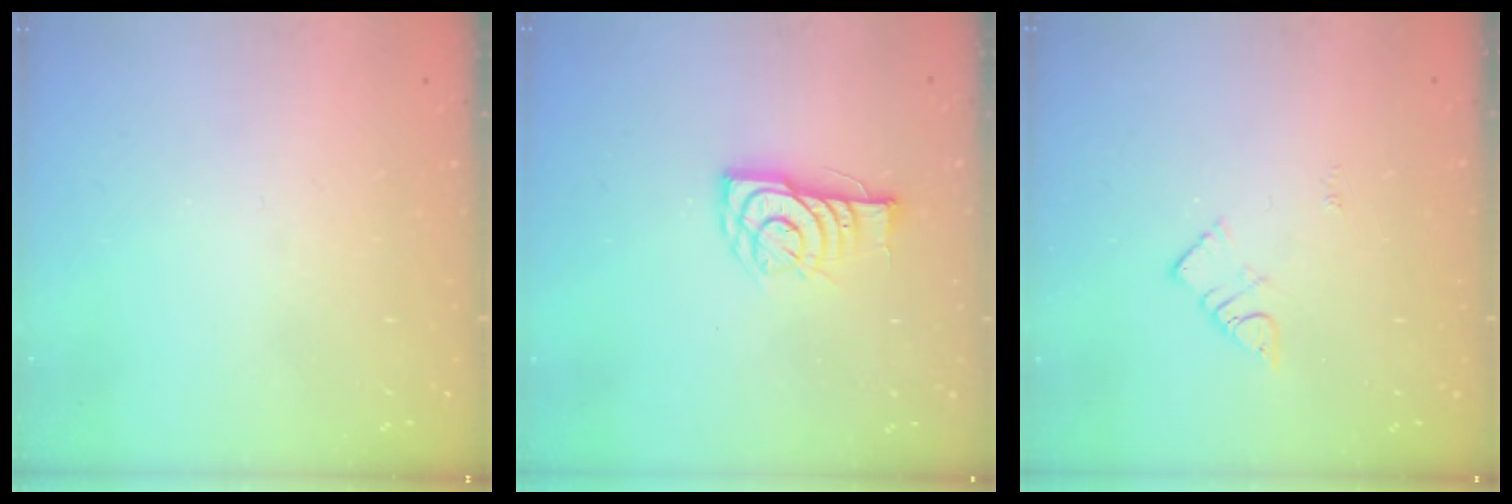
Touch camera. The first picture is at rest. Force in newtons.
{"total": 10.5, "press": 10.5, "slide": 0.7}
{"total": 3.6, "press": 3.5, "slide": 0.5}